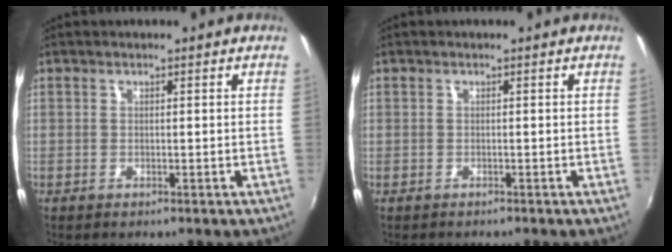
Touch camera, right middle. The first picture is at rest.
{"total": 1.2, "force": [-0.9, 0.8, -0.1], "torque": [-0.004, 0.002, -0.015]}